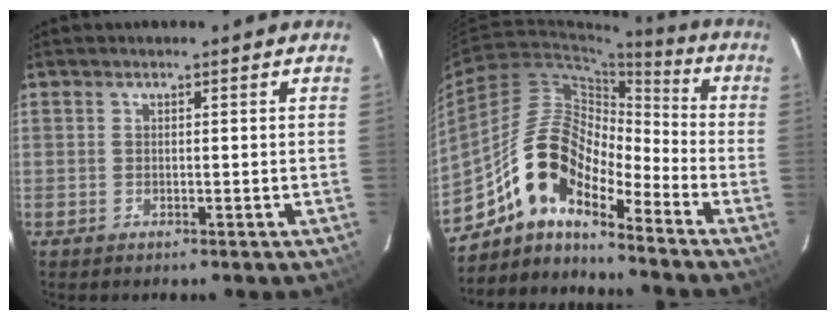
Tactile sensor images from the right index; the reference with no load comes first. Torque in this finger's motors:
{"motor_torque": [1.11, -1.02, 0.78, 0.21]}